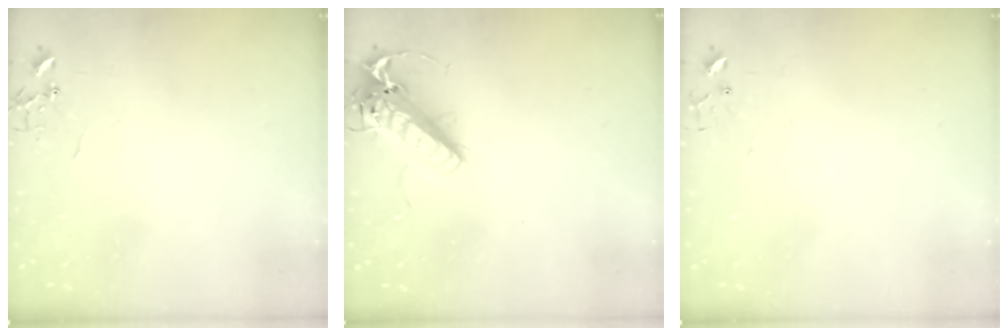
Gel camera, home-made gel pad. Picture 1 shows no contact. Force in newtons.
{"total": 15.9, "press": 15.7, "slide": 2.8}
{"total": 3.8, "press": 3.8, "slide": 0.3}